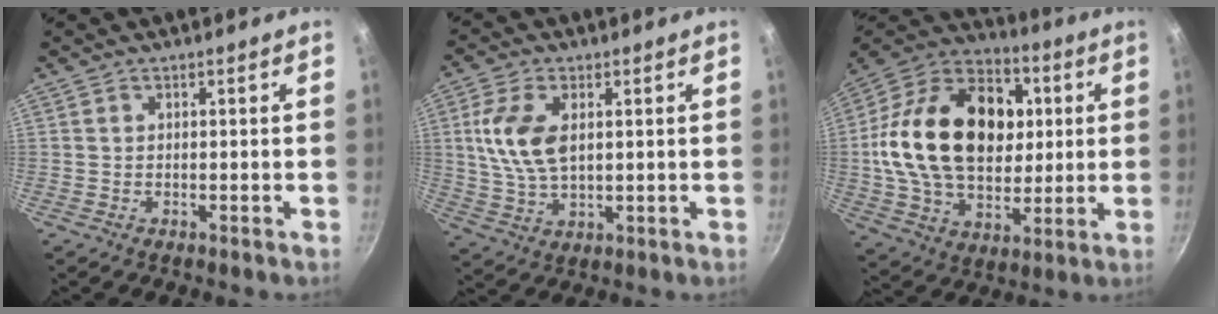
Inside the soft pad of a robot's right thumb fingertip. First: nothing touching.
{"total": 10.1, "force": [2.1, 5.6, 8.2], "torque": [-0.161, -0.006, 0.041]}
{"total": 28.6, "force": [3.6, 19.8, 20.3], "torque": [-0.328, 0.019, 0.055]}